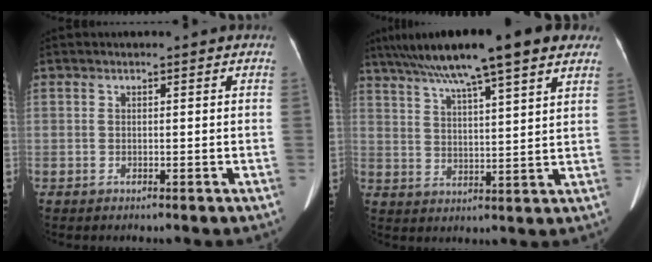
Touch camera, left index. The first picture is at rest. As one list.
[{"total": 18.2, "force": [13.4, 1.9, 12.1], "torque": [-0.201, 0.045, 0.196]}]